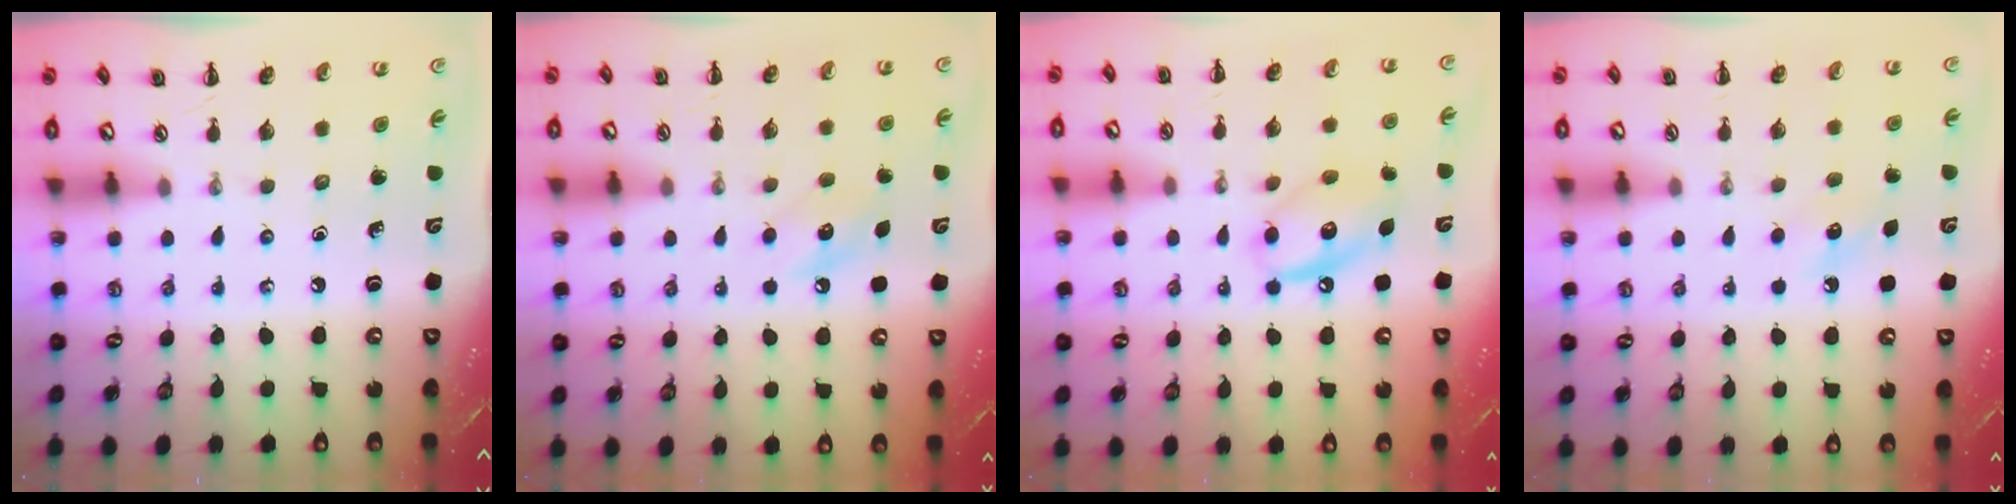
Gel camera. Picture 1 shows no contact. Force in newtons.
{"total": 7.8, "press": 7.6, "slide": 1.5}
{"total": 11.9, "press": 11.8, "slide": 1.7}
{"total": 6.4, "press": 6.3, "slide": 1.5}